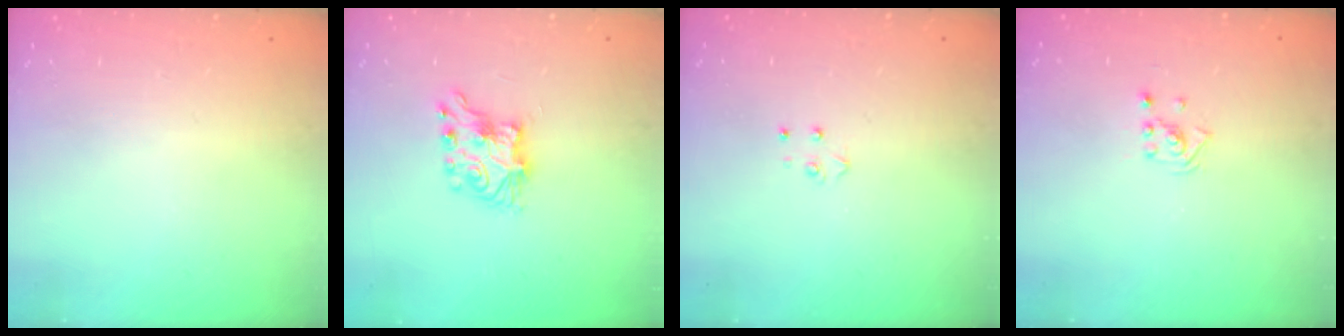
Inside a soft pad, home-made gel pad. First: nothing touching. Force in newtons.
{"total": 7.5, "press": 7.5, "slide": 0.4}
{"total": 3.6, "press": 3.6, "slide": 0.4}
{"total": 1.9, "press": 1.9, "slide": 0.1}